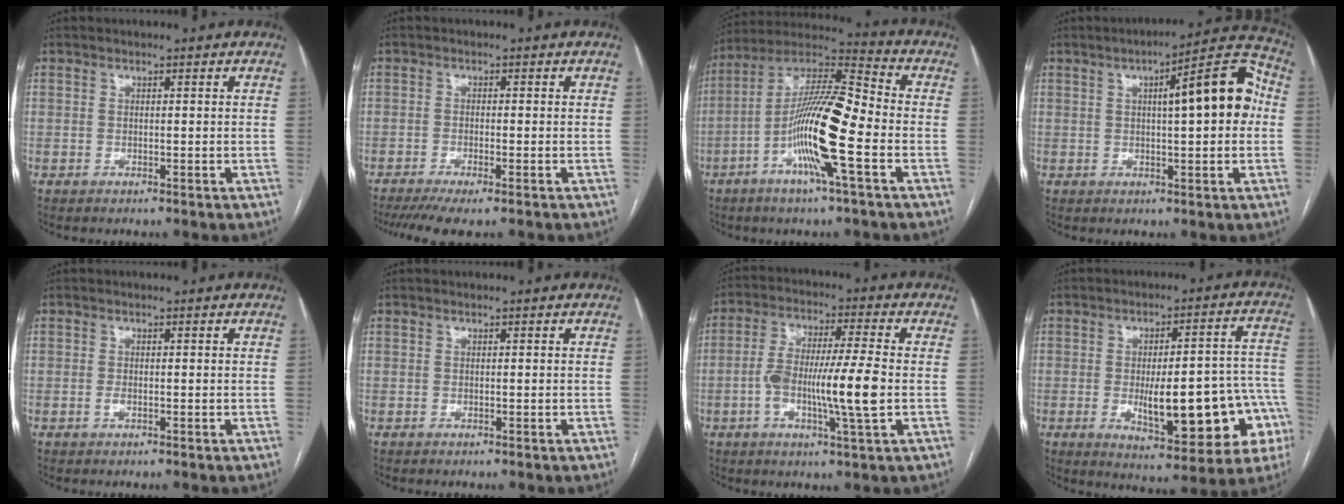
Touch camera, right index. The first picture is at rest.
{"total": 6.8, "force": [-5.0, 0.8, 4.5], "torque": [-0.070, -0.013, -0.080]}
{"total": 15.7, "force": [-4.6, 1.1, 15.0], "torque": [-0.288, 0.005, -0.088]}
{"total": 12.0, "force": [1.7, 2.3, 11.7], "torque": [-0.155, 0.036, 0.018]}
{"total": 0.7, "force": [-0.3, 0.2, 0.6], "torque": [-0.013, 0.000, -0.005]}
{"total": 0.0}
{"total": 11.4, "force": [-2.0, 0.4, 11.2], "torque": [-0.214, 0.005, -0.041]}
{"total": 19.1, "force": [-5.0, 5.5, 17.6], "torque": [-0.170, 0.034, -0.044]}